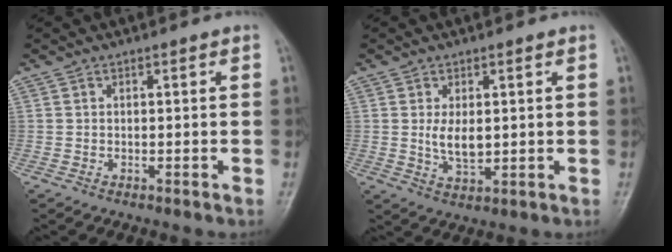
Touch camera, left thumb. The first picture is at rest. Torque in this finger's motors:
{"motor_torque": [0.79, 0.86, 0.92, -0.11, 0.02]}